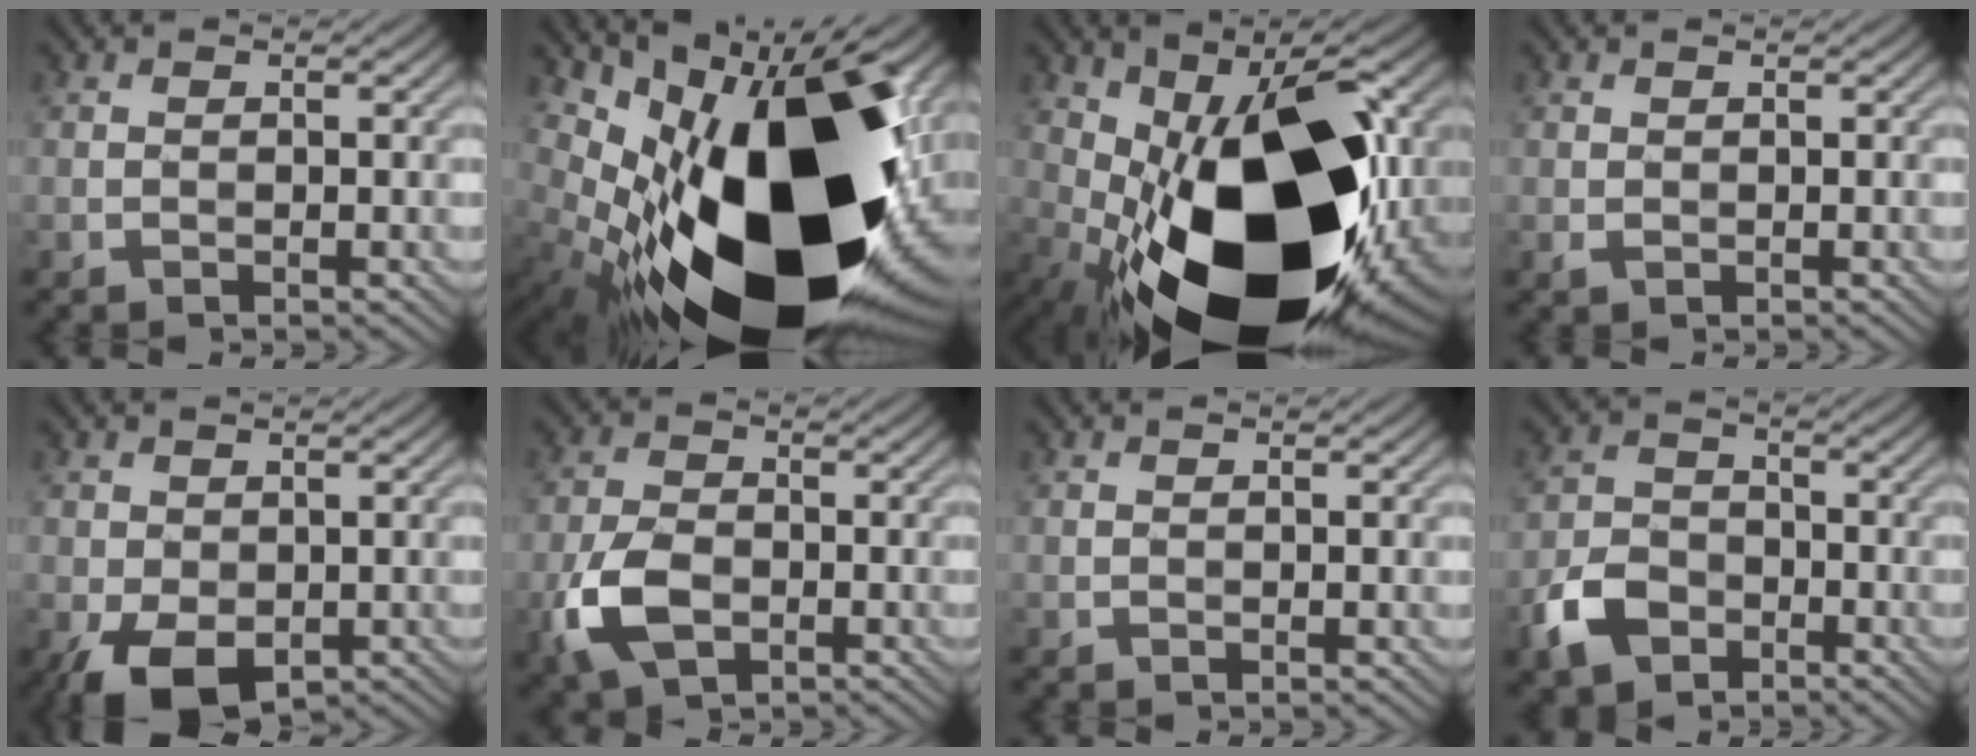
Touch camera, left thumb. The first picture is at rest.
{"total": 23.4, "force": [-3.5, 13.2, 18.9], "torque": [-0.312, -0.066, -0.033]}
{"total": 22.7, "force": [-4.3, 11.9, 18.9], "torque": [-0.294, -0.022, -0.050]}
{"total": 1.0, "force": [0.3, 0.9, 0.4], "torque": [-0.011, 0.002, 0.007]}
{"total": 6.3, "force": [-2.0, 4.2, 4.2], "torque": [-0.094, -0.008, -0.040]}
{"total": 7.4, "force": [-2.8, 4.8, 4.9], "torque": [-0.123, -0.007, -0.062]}
{"total": 0.0}
{"total": 6.6, "force": [-3.8, 4.7, 2.8], "torque": [-0.068, -0.001, -0.090]}